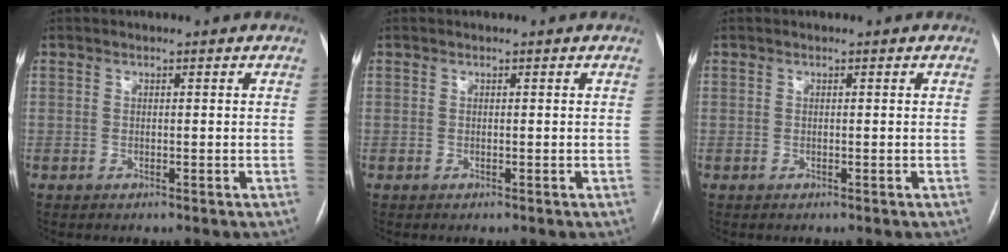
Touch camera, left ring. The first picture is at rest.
{"total": 0.0}
{"total": 0.0}